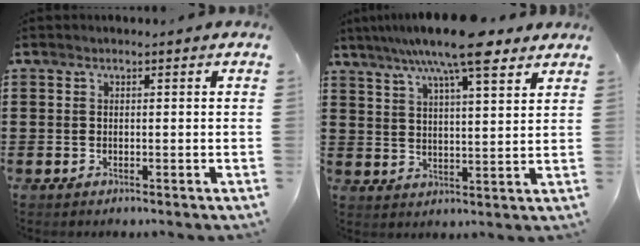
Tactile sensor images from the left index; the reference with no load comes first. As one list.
[{"total": 11.0, "force": [8.1, 2.0, 7.2], "torque": [-0.134, -0.018, 0.138]}]